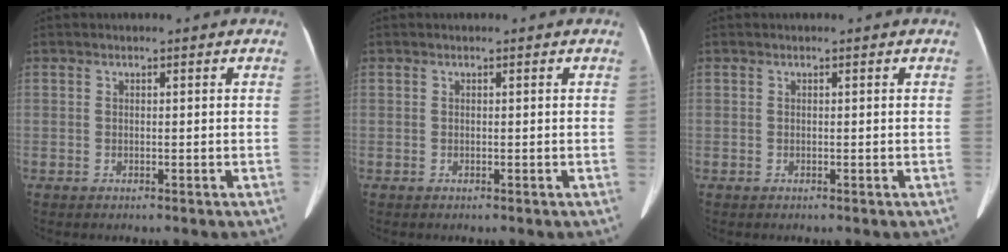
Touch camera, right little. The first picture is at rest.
{"total": 0.0}
{"total": 0.0}